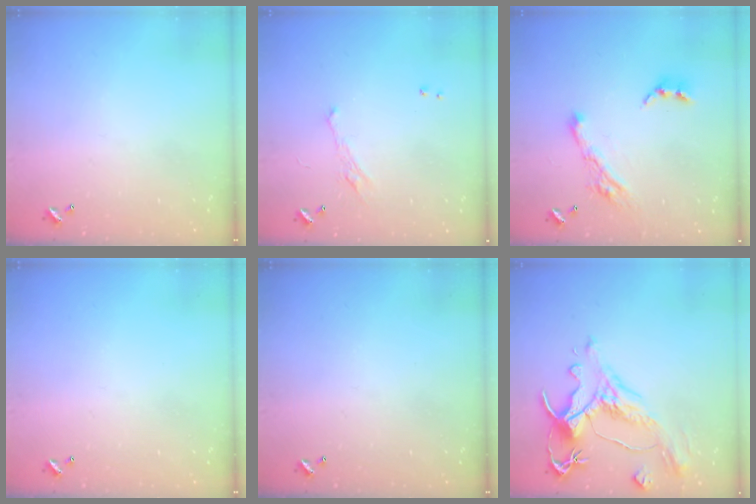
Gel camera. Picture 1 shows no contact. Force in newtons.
{"total": 2.0, "press": 1.9, "slide": 0.7}
{"total": 9.2, "press": 9.1, "slide": 1.1}
{"total": 0.0}
{"total": 0.0}
{"total": 1.6, "press": 0.8, "slide": 1.4}